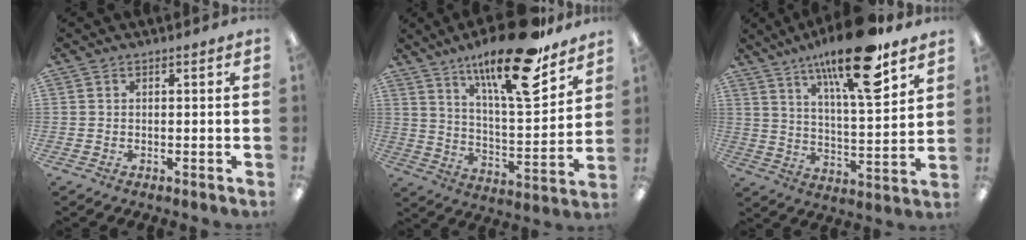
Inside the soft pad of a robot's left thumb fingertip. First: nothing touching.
{"total": 22.5, "force": [15.7, 6.3, 14.9], "torque": [-0.237, -0.093, 0.253]}
{"total": 19.9, "force": [13.2, 5.3, 14.0], "torque": [-0.229, -0.066, 0.212]}